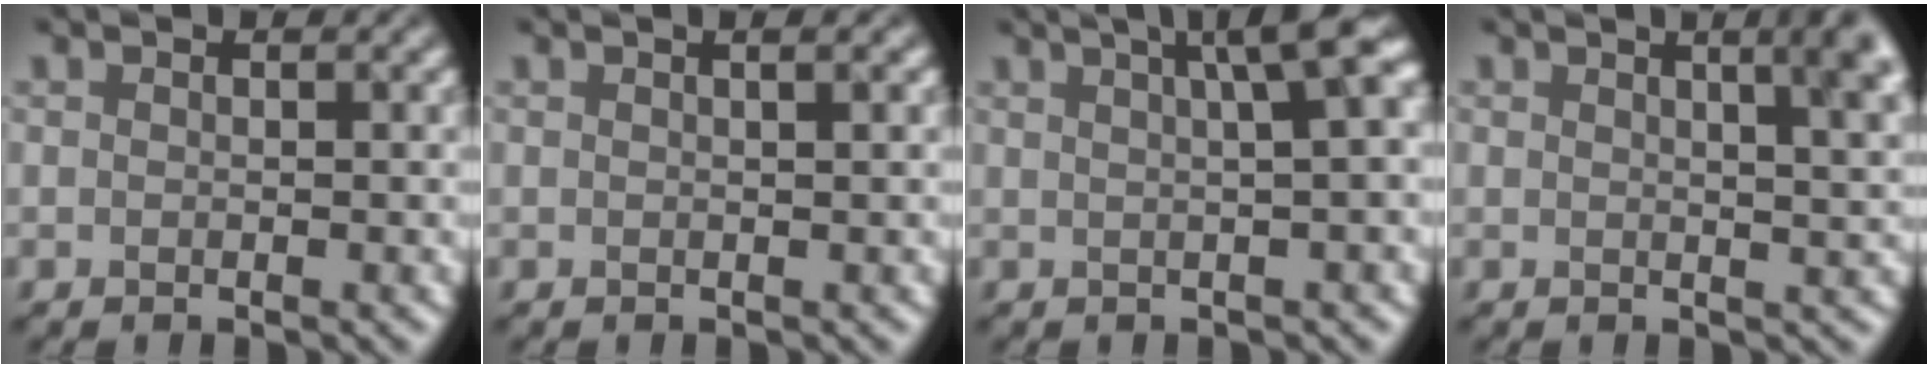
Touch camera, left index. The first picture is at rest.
{"total": 3.5, "force": [1.6, 1.8, 2.5], "torque": [0.002, 0.029, -0.005]}
{"total": 6.4, "force": [2.4, 1.8, 5.6], "torque": [-0.032, 0.034, 0.024]}
{"total": 8.6, "force": [3.3, 4.1, 6.7], "torque": [-0.030, 0.053, 0.020]}